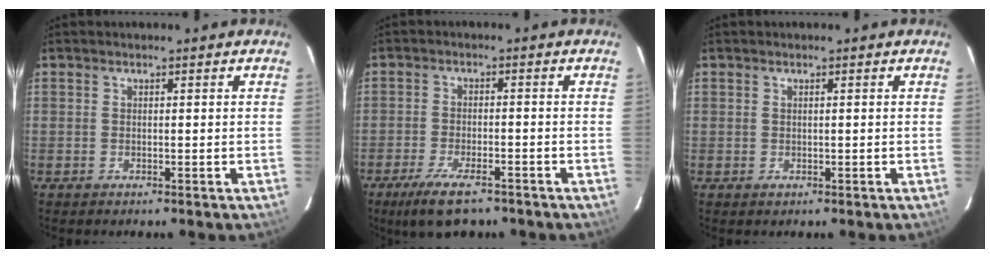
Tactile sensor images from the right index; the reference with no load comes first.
{"total": 8.6, "force": [-6.2, 2.7, 5.3], "torque": [-0.124, -0.017, -0.106]}
{"total": 0.6, "force": [0.1, 0.6, 0.0], "torque": [0.002, 0.002, 0.001]}